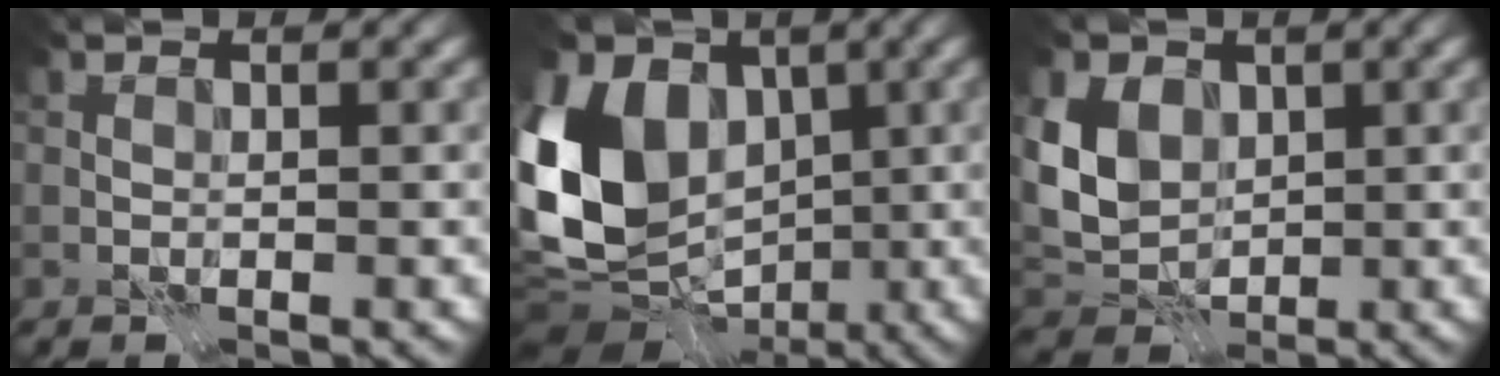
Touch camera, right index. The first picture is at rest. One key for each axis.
{"total": 14.5, "fx": 0.8, "fy": 11.1, "fz": 9.4, "tx": -0.214, "ty": 0.009, "tz": 0.005}
{"total": 5.5, "fx": 1.3, "fy": 4.4, "fz": 3.1, "tx": -0.073, "ty": -0.003, "tz": 0.023}